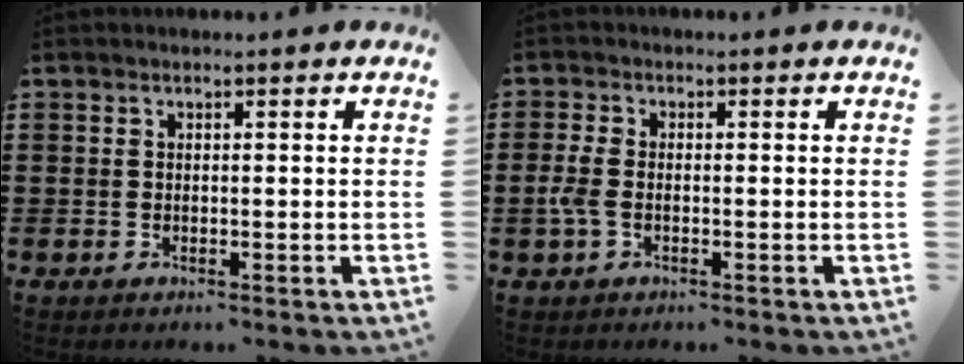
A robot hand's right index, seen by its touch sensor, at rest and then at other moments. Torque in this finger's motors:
{"motor_torque": [0.08, 0.03, 0.08, 0.05]}